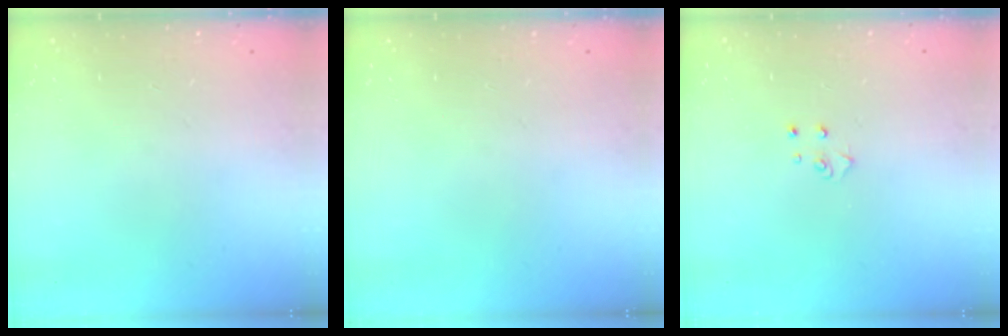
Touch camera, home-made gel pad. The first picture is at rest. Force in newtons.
{"total": 0.0}
{"total": 3.6, "press": 3.5, "slide": 0.3}